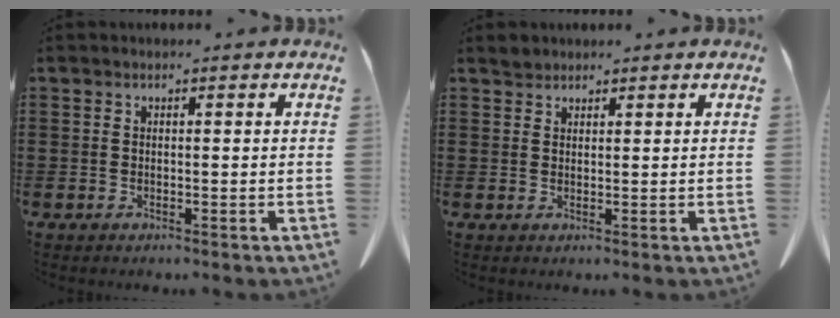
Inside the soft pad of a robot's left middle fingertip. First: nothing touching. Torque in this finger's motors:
{"motor_torque": [-0.03, 0.03, 0.00, 0.00]}